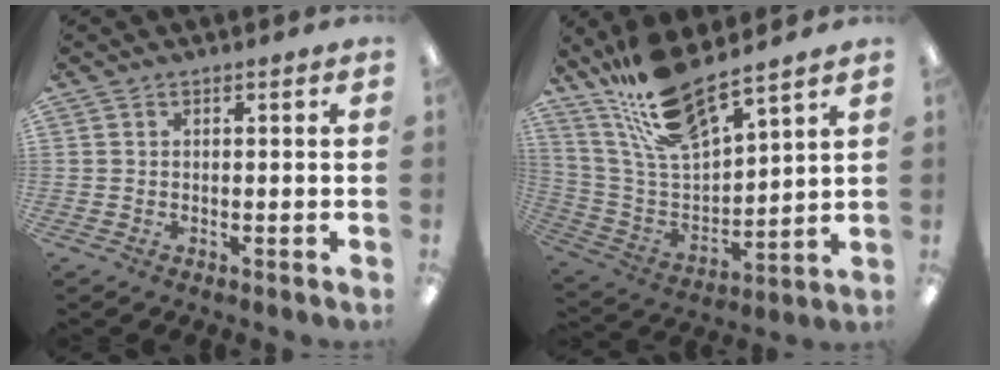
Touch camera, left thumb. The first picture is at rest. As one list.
[{"total": 17.7, "force": [14.8, 4.3, 8.8], "torque": [-0.192, -0.087, 0.263]}]